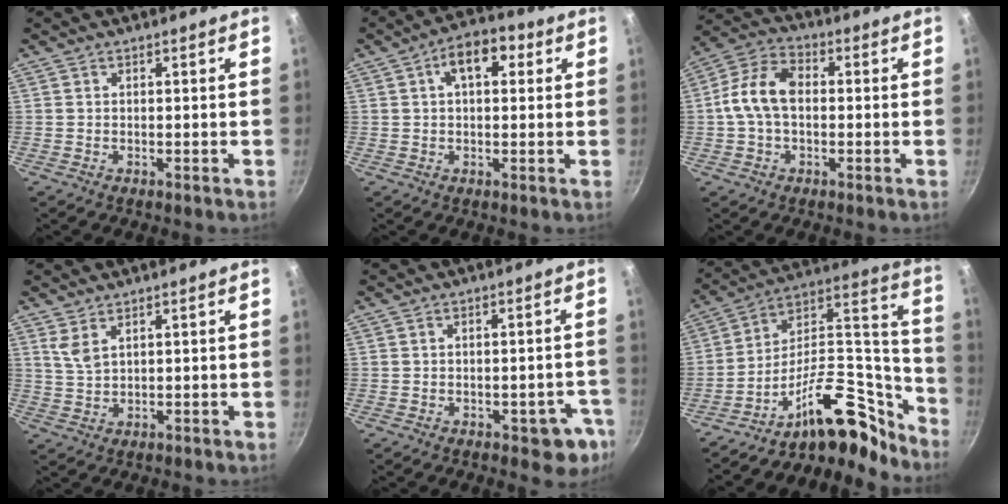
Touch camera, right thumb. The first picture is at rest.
{"total": 8.1, "force": [2.5, 4.7, 6.2], "torque": [-0.069, 0.012, 0.029]}
{"total": 9.9, "force": [-0.1, 6.5, 7.5], "torque": [-0.133, 0.031, -0.018]}
{"total": 3.0, "force": [1.7, 1.2, 2.2], "torque": [-0.043, -0.016, 0.037]}
{"total": 6.8, "force": [-3.1, 3.6, 4.9], "torque": [-0.014, 0.026, -0.029]}
{"total": 23.6, "force": [-15.9, 10.7, 13.7], "torque": [-0.134, 0.133, -0.256]}